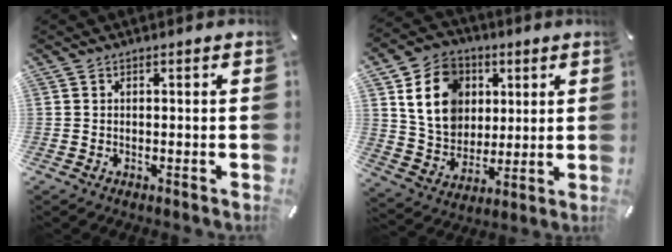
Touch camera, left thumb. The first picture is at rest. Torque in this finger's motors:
{"motor_torque": [0.55, 0.53, 1.49, -1.28, 0.40]}